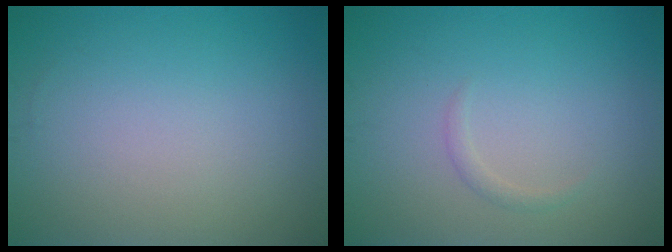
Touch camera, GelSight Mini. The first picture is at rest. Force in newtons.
{"total": 0.8, "press": 0.8, "slide": 0.0}